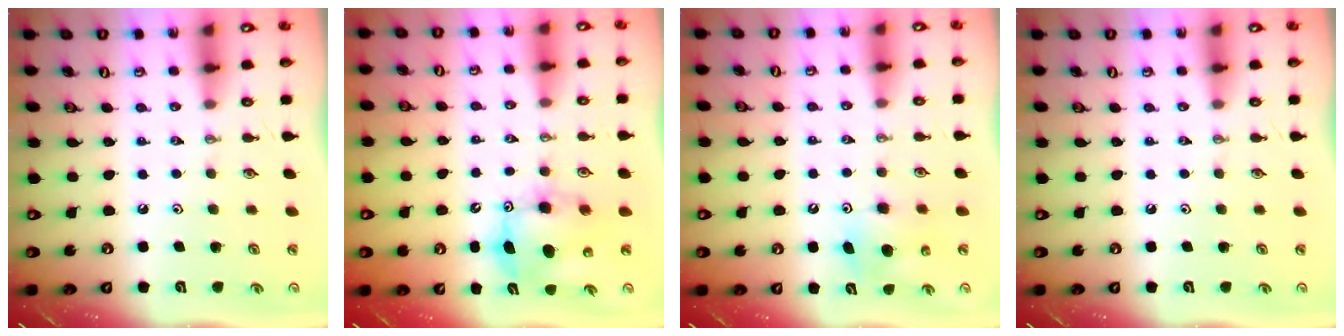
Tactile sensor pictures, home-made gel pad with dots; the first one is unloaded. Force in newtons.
{"total": 8.5, "press": 8.2, "slide": 2.1}
{"total": 8.1, "press": 8.0, "slide": 0.7}
{"total": 0.0}